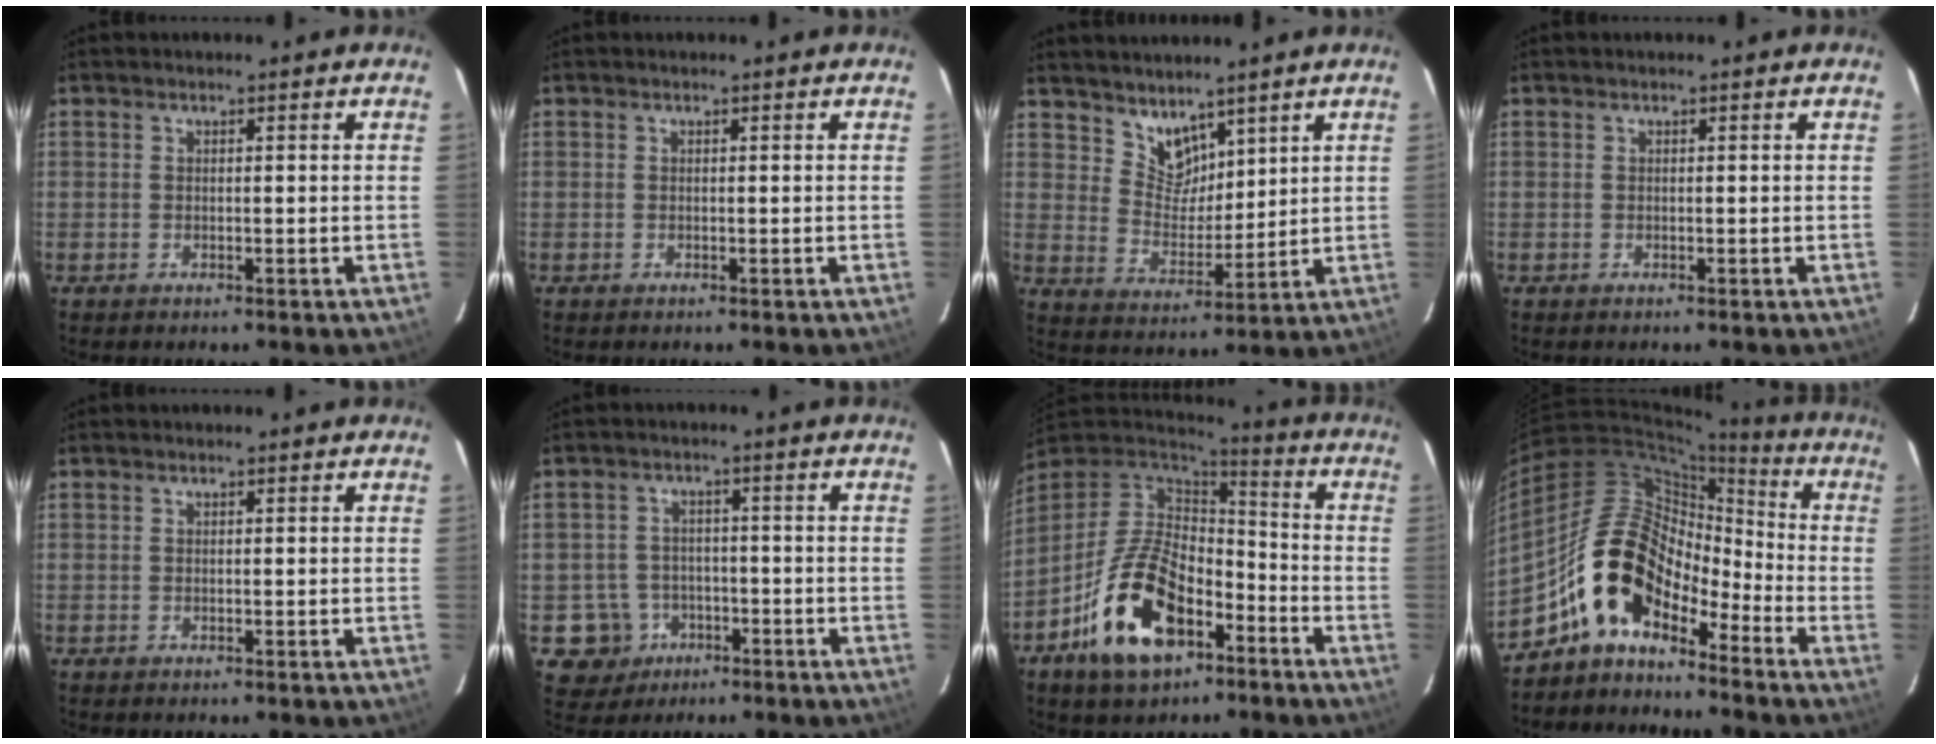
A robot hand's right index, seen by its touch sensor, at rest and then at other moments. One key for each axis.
{"total": 0.0}
{"total": 7.1, "fx": 5.6, "fy": 3.8, "fz": 2.0, "tx": -0.024, "ty": 0.000, "tz": 0.112}
{"total": 0.0}
{"total": 0.0}
{"total": 7.0, "fx": -3.0, "fy": 6.3, "fz": 0.4, "tx": -0.025, "ty": 0.028, "tz": -0.038}
{"total": 18.5, "fx": -9.1, "fy": 10.0, "fz": 12.7, "tx": -0.255, "ty": -0.001, "tz": -0.154}
{"total": 13.3, "fx": -8.9, "fy": 6.5, "fz": 7.4, "tx": -0.120, "ty": 0.024, "tz": -0.178}